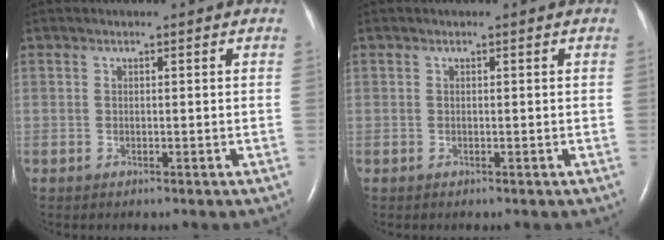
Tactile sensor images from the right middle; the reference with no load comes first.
{"total": 0.0}